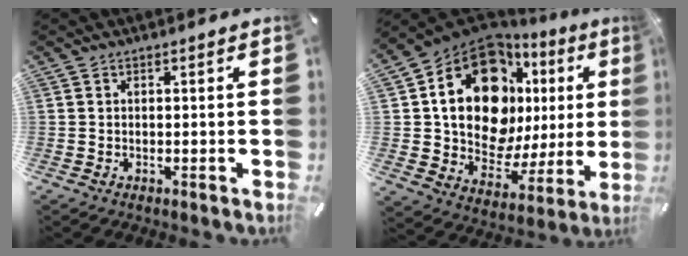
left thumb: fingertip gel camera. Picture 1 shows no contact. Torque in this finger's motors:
{"motor_torque": [2.17, 2.83, 1.66, -1.11, 0.77]}